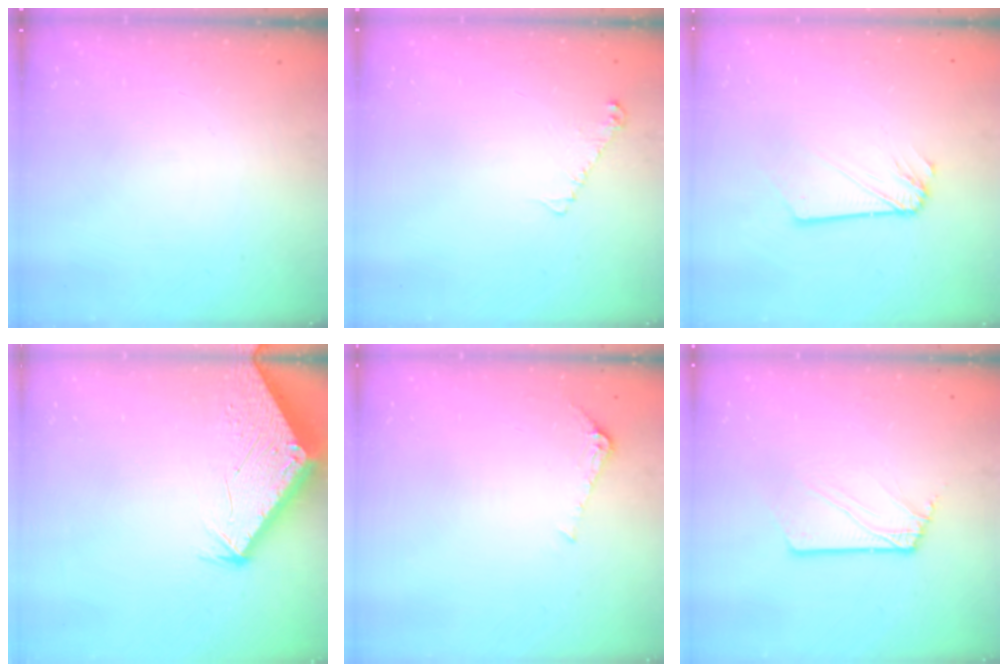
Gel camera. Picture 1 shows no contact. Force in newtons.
{"total": 4.5, "press": 4.5, "slide": 0.5}
{"total": 2.6, "press": 2.6, "slide": 0.3}
{"total": 2.5, "press": 2.5, "slide": 0.1}
{"total": 6.4, "press": 6.3, "slide": 0.6}
{"total": 2.3, "press": 2.3, "slide": 0.1}